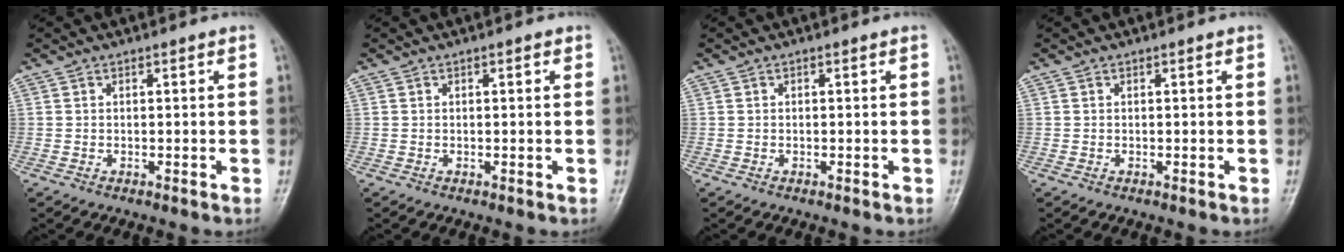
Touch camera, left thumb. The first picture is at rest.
{"total": 1.0, "force": [0.5, 0.3, 0.8], "torque": [-0.012, 0.001, 0.004]}
{"total": 0.0}
{"total": 0.0}